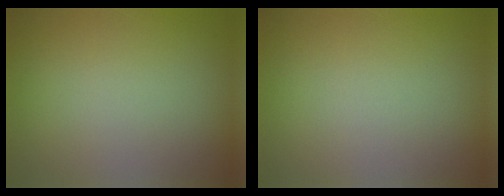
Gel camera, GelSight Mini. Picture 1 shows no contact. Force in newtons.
{"total": 0.0}